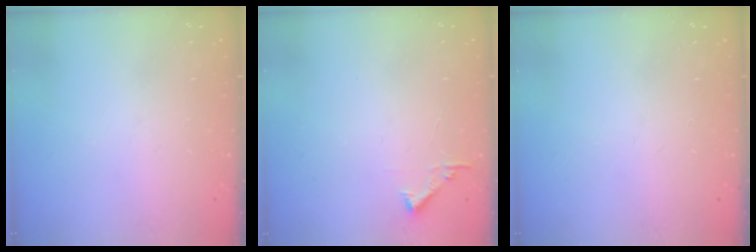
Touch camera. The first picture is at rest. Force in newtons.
{"total": 4.4, "press": 4.4, "slide": 0.4}
{"total": 0.0}